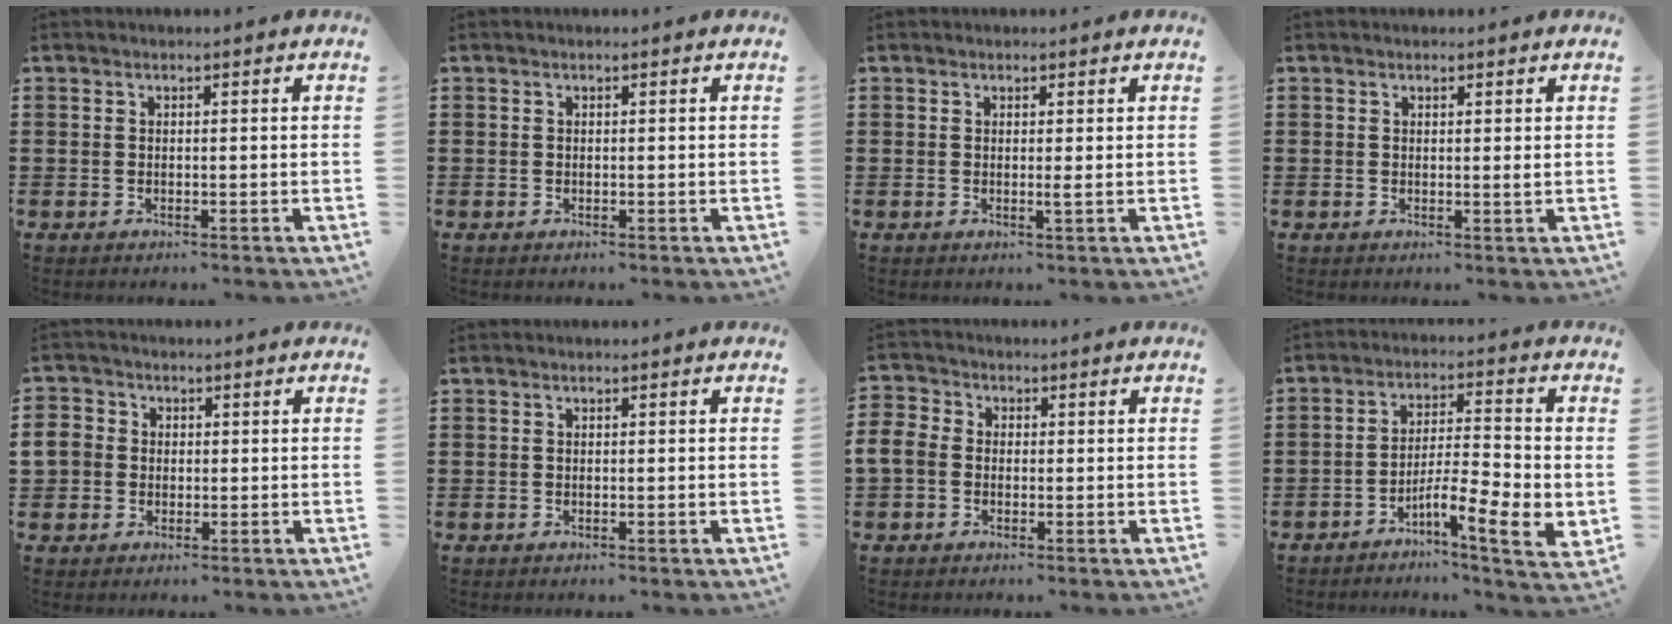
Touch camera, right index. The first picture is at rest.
{"total": 0.0}
{"total": 1.0, "force": [0.1, 0.0, 1.0], "torque": [-0.019, -0.002, 0.001]}
{"total": 0.8, "force": [0.3, 0.0, 0.7], "torque": [-0.015, -0.001, 0.006]}
{"total": 3.8, "force": [-0.2, 3.5, 1.3], "torque": [-0.059, 0.004, -0.012]}
{"total": 0.0}
{"total": 3.8, "force": [-1.2, 3.0, 1.8], "torque": [-0.062, 0.002, -0.033]}
{"total": 7.9, "force": [-3.4, 1.3, 7.0], "torque": [-0.107, -0.010, -0.060]}